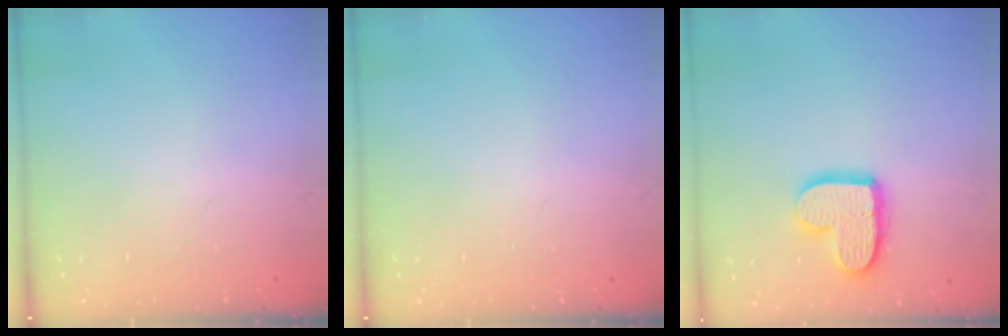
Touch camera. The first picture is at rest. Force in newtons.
{"total": 0.0}
{"total": 14.4, "press": 14.3, "slide": 1.0}